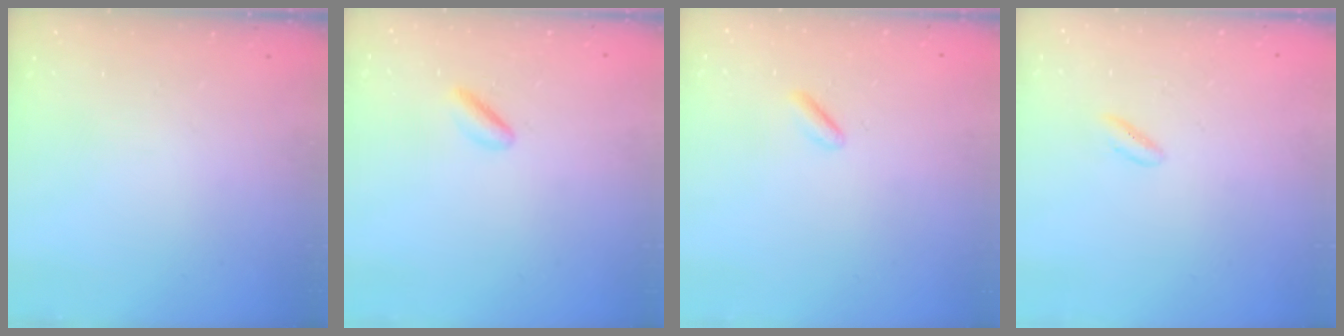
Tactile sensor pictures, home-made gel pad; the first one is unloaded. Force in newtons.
{"total": 3.5, "press": 3.4, "slide": 0.8}
{"total": 0.7, "press": 0.3, "slide": 0.6}
{"total": 1.8, "press": 1.6, "slide": 0.8}